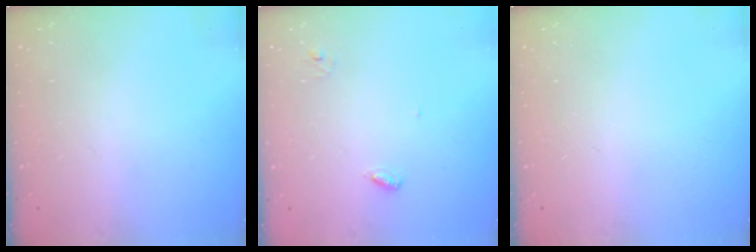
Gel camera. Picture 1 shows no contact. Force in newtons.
{"total": 3.4, "press": 3.4, "slide": 0.3}
{"total": 0.0}